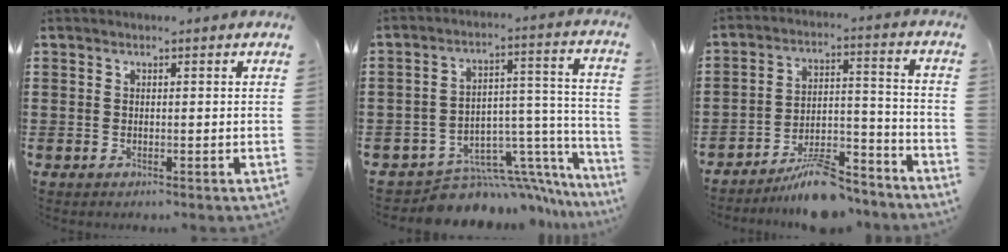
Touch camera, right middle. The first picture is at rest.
{"total": 9.3, "force": [-8.3, 3.5, 2.4], "torque": [-0.027, 0.026, -0.145]}
{"total": 9.8, "force": [-8.6, 2.5, 4.1], "torque": [-0.045, 0.038, -0.154]}